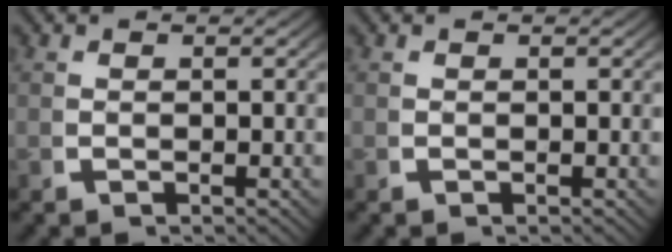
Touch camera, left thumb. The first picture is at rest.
{"total": 0.6, "force": [0.3, -0.5, -0.1], "torque": [0.006, -0.001, 0.006]}